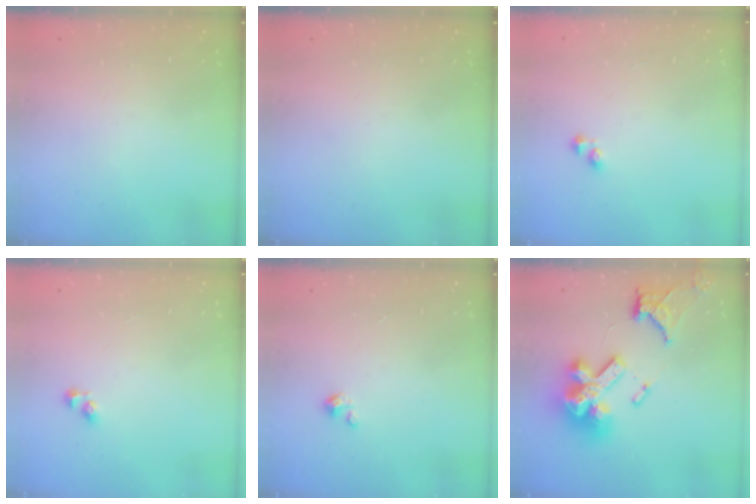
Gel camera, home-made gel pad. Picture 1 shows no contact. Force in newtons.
{"total": 0.0}
{"total": 2.2, "press": 2.2, "slide": 0.3}
{"total": 2.0, "press": 2.0, "slide": 0.3}
{"total": 1.4, "press": 1.4, "slide": 0.3}
{"total": 19.6, "press": 18.8, "slide": 5.5}